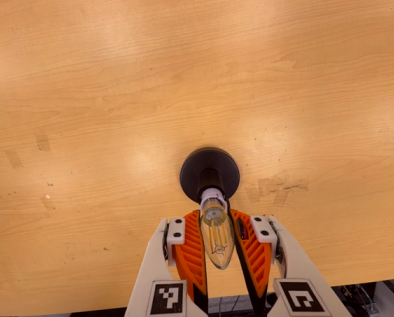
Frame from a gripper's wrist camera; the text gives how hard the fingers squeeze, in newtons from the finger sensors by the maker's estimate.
{"total": 12.8, "left": 12.5, "right": 13.1}